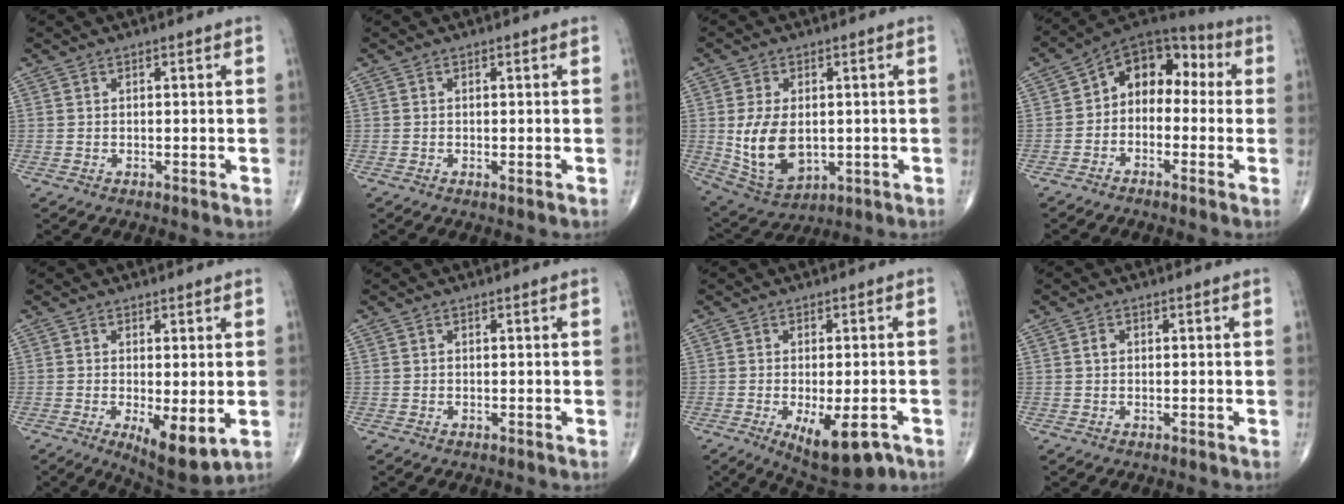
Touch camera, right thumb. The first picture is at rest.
{"total": 0.7, "force": [-0.1, 0.2, 0.6], "torque": [-0.015, -0.004, -0.004]}
{"total": 12.1, "force": [-0.3, 7.8, 9.3], "torque": [-0.160, -0.008, 0.016]}
{"total": 11.0, "force": [-0.1, 7.9, 7.7], "torque": [-0.074, 0.047, -0.024]}
{"total": 8.4, "force": [-1.8, 3.0, 7.6], "torque": [-0.114, -0.024, -0.022]}
{"total": 0.0}
{"total": 11.4, "force": [-5.1, 4.5, 9.1], "torque": [-0.127, -0.002, -0.066]}
{"total": 1.1, "force": [0.1, 0.8, 0.7], "torque": [-0.009, 0.003, 0.000]}